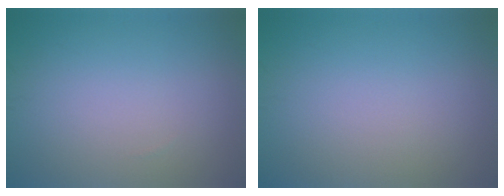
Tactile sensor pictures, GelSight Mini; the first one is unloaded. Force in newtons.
{"total": 0.0}